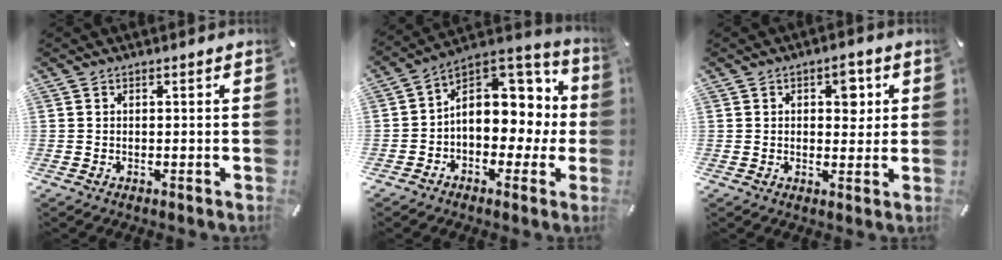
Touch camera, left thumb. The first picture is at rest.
{"total": 12.7, "force": [1.7, 9.7, 8.0], "torque": [-0.112, -0.018, 0.032]}
{"total": 5.9, "force": [1.7, 3.5, 4.4], "torque": [-0.044, -0.008, 0.017]}